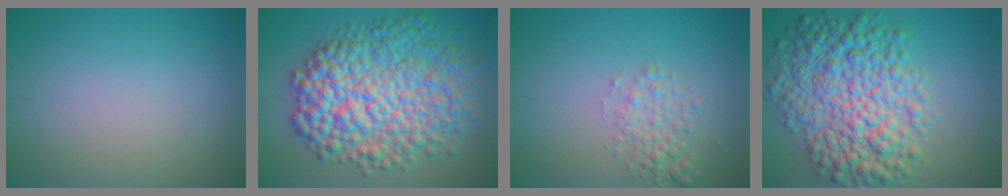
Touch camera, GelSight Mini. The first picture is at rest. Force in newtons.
{"total": 11.8, "press": 11.8, "slide": 0.1}
{"total": 2.2, "press": 2.2, "slide": 0.1}
{"total": 9.1, "press": 9.1, "slide": 0.1}